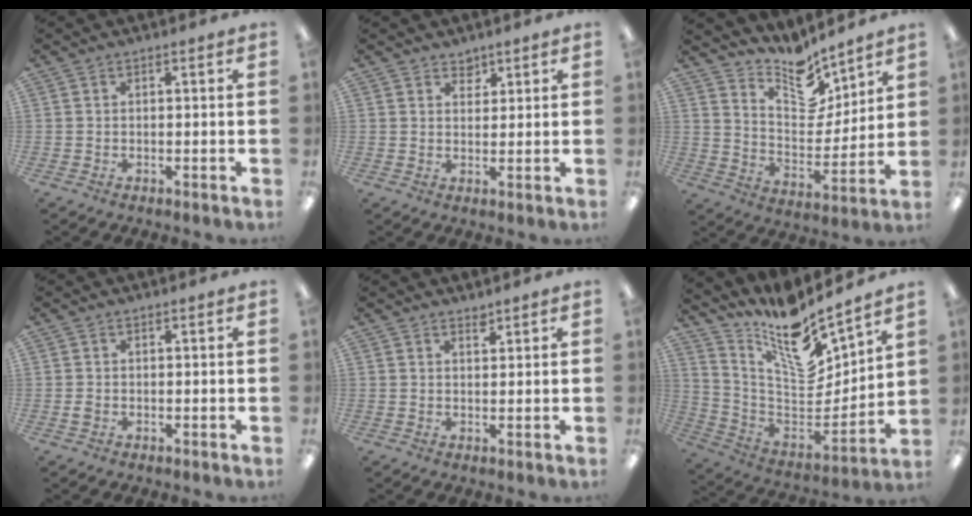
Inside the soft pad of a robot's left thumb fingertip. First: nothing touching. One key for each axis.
{"total": 2.6, "fx": 2.2, "fy": 1.4, "fz": 0.1, "tx": 0.010, "ty": -0.014, "tz": 0.038}
{"total": 11.7, "fx": 10.4, "fy": 4.2, "fz": 3.2, "tx": -0.058, "ty": -0.088, "tz": 0.194}
{"total": 1.0, "fx": -0.1, "fy": 0.8, "fz": 0.7, "tx": -0.012, "ty": 0.003, "tz": -0.003}
{"total": 1.8, "fx": 1.6, "fy": 0.5, "fz": 0.5, "tx": -0.004, "ty": -0.006, "tz": 0.028}
{"total": 15.1, "fx": 12.4, "fy": 4.0, "fz": 7.7, "tx": -0.139, "ty": -0.114, "tz": 0.215}